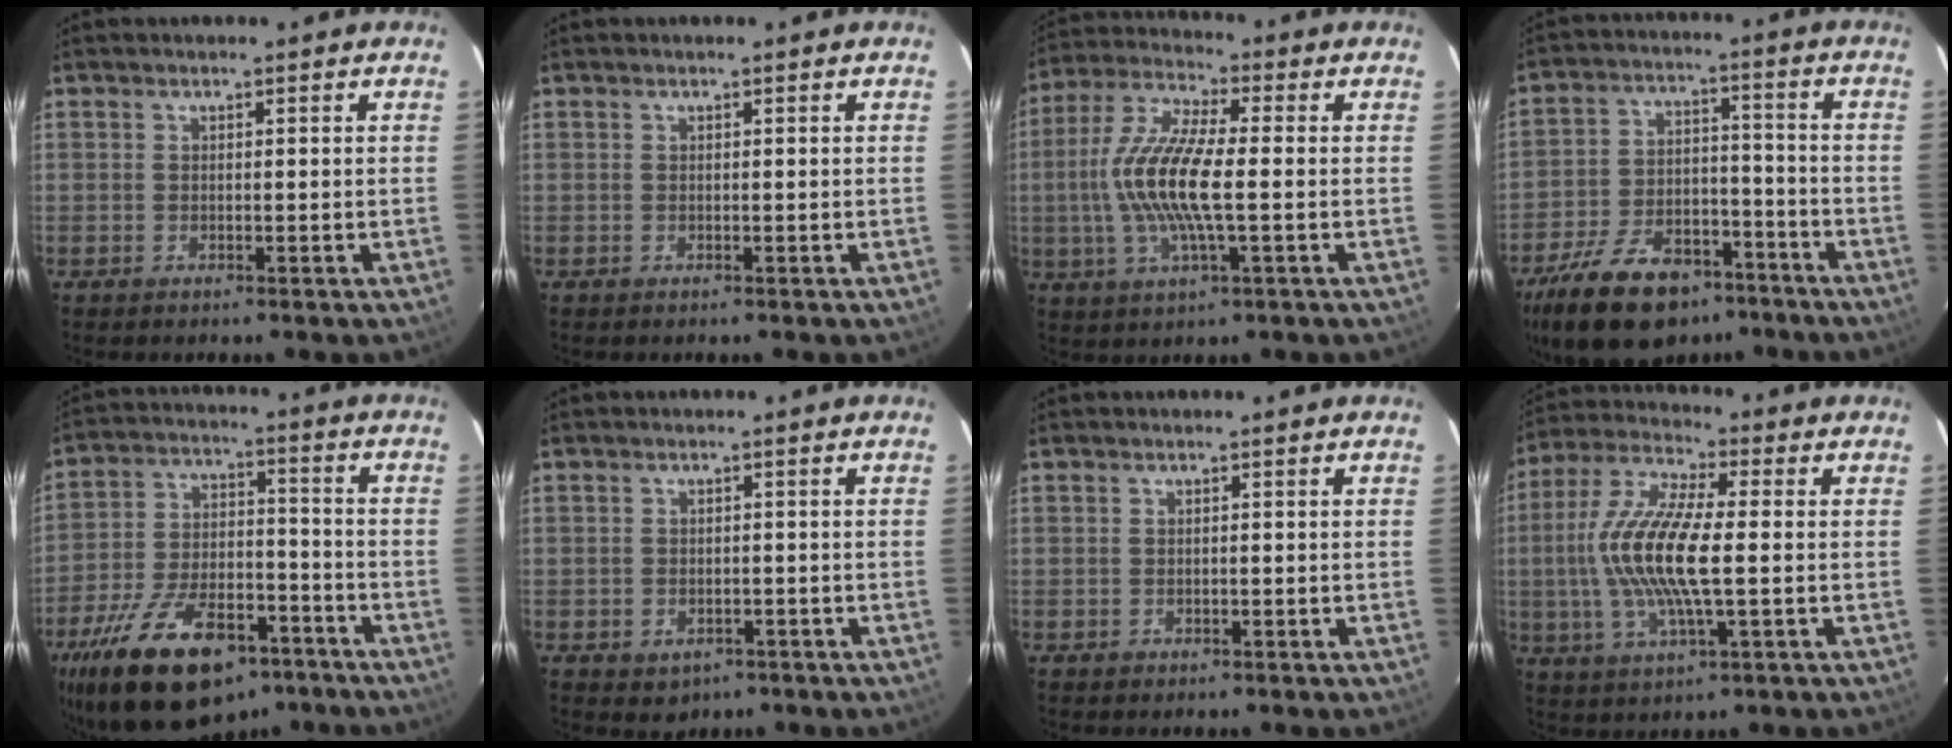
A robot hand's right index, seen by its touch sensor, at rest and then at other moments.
{"total": 0.0}
{"total": 13.9, "force": [-1.1, 3.2, 13.5], "torque": [-0.277, 0.003, -0.028]}
{"total": 20.3, "force": [-14.1, 10.4, 10.3], "torque": [-0.224, 0.001, -0.221]}
{"total": 24.4, "force": [-16.1, 11.2, 14.4], "torque": [-0.287, -0.017, -0.249]}
{"total": 3.4, "force": [-1.4, 2.9, 1.2], "torque": [-0.029, 0.000, -0.008]}
{"total": 0.7, "force": [-0.4, 0.5, 0.1], "torque": [0.001, 0.000, -0.005]}
{"total": 15.3, "force": [-0.6, 3.9, 14.8], "torque": [-0.303, 0.003, -0.019]}